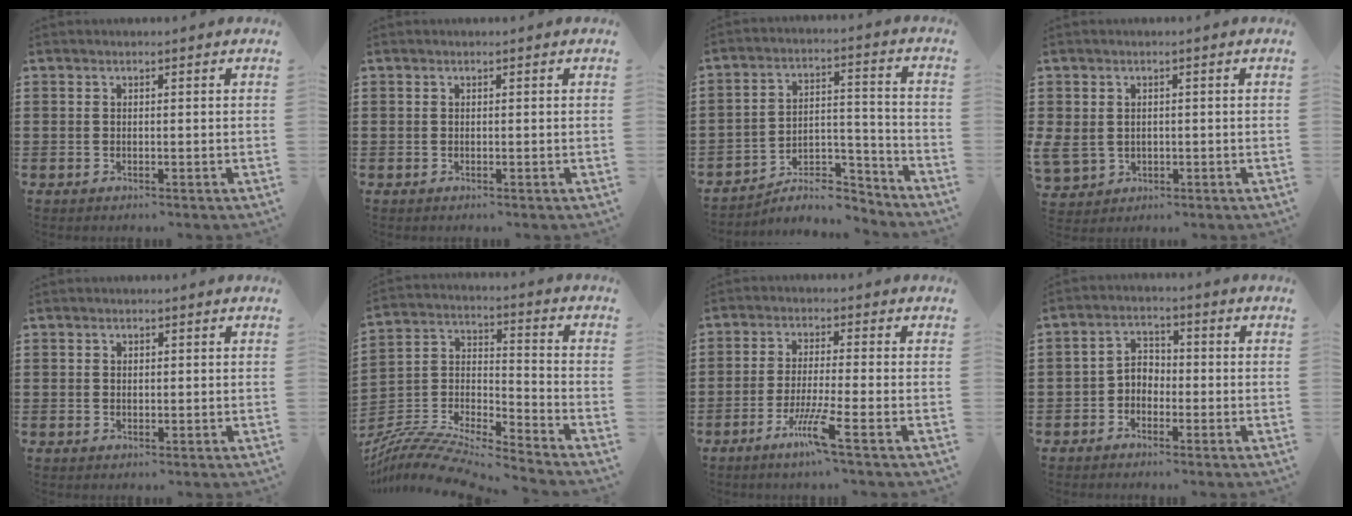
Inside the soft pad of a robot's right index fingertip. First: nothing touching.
{"total": 0.0}
{"total": 7.1, "force": [-6.2, 2.3, 2.5], "torque": [-0.035, 0.021, -0.117]}
{"total": 2.6, "force": [0.4, 2.4, 0.9], "torque": [-0.035, 0.005, 0.004]}
{"total": 0.6, "force": [0.4, 0.4, 0.2], "torque": [-0.005, 0.004, 0.008]}
{"total": 9.6, "force": [-9.2, 1.1, 2.8], "torque": [-0.059, 0.011, -0.186]}
{"total": 6.6, "force": [-3.8, -0.1, 5.5], "torque": [-0.114, -0.015, -0.071]}
{"total": 2.6, "force": [-1.7, 1.7, 0.9], "torque": [-0.023, 0.011, -0.039]}